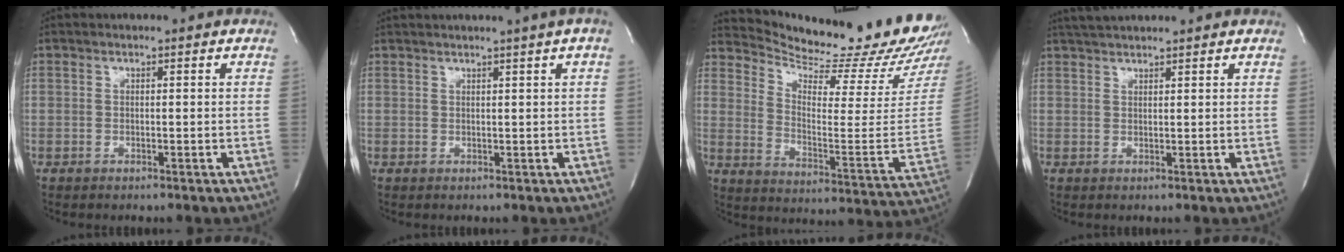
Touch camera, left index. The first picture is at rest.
{"total": 3.0, "force": [2.2, -1.1, 1.8], "torque": [-0.024, 0.003, 0.033]}
{"total": 21.6, "force": [20.7, -0.3, 6.1], "torque": [-0.112, -0.128, 0.279]}
{"total": 4.3, "force": [4.0, 0.2, 1.6], "torque": [-0.028, 0.027, 0.072]}